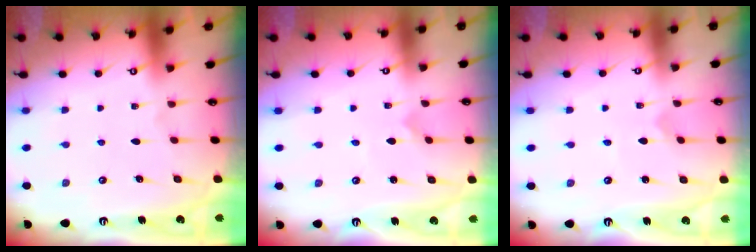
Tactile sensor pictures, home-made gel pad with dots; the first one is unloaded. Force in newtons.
{"total": 0.0}
{"total": 0.6, "press": 0.6, "slide": 0.0}